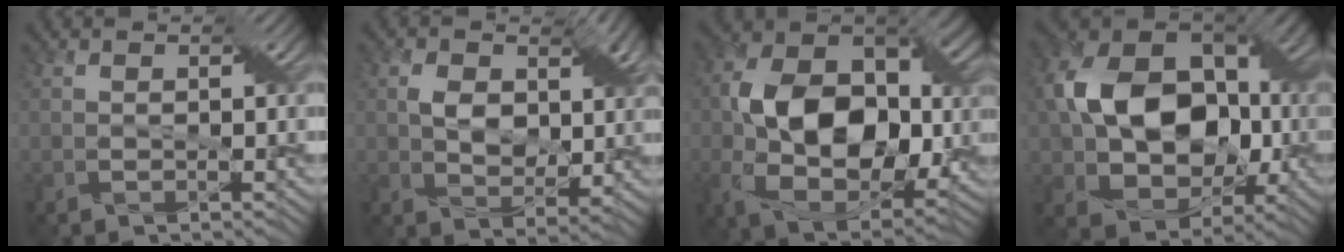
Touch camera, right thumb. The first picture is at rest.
{"total": 7.3, "force": [2.1, 5.0, 4.9], "torque": [-0.090, -0.003, 0.036]}
{"total": 15.0, "force": [-0.3, 10.2, 11.0], "torque": [-0.210, 0.001, -0.008]}
{"total": 16.4, "force": [0.4, 12.1, 11.0], "torque": [-0.204, 0.006, 0.008]}